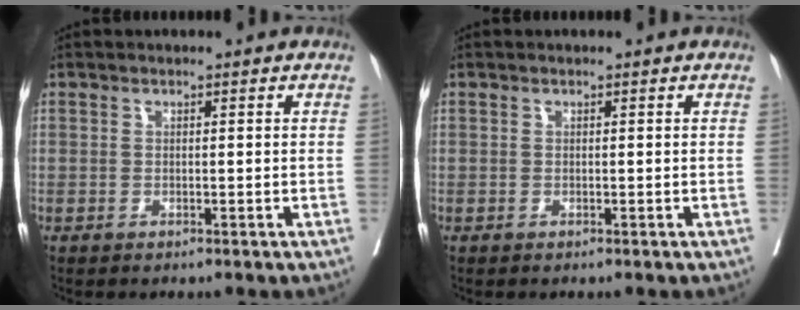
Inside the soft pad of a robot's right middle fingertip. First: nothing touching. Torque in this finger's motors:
{"motor_torque": [0.22, -0.22, -0.65, -0.17]}